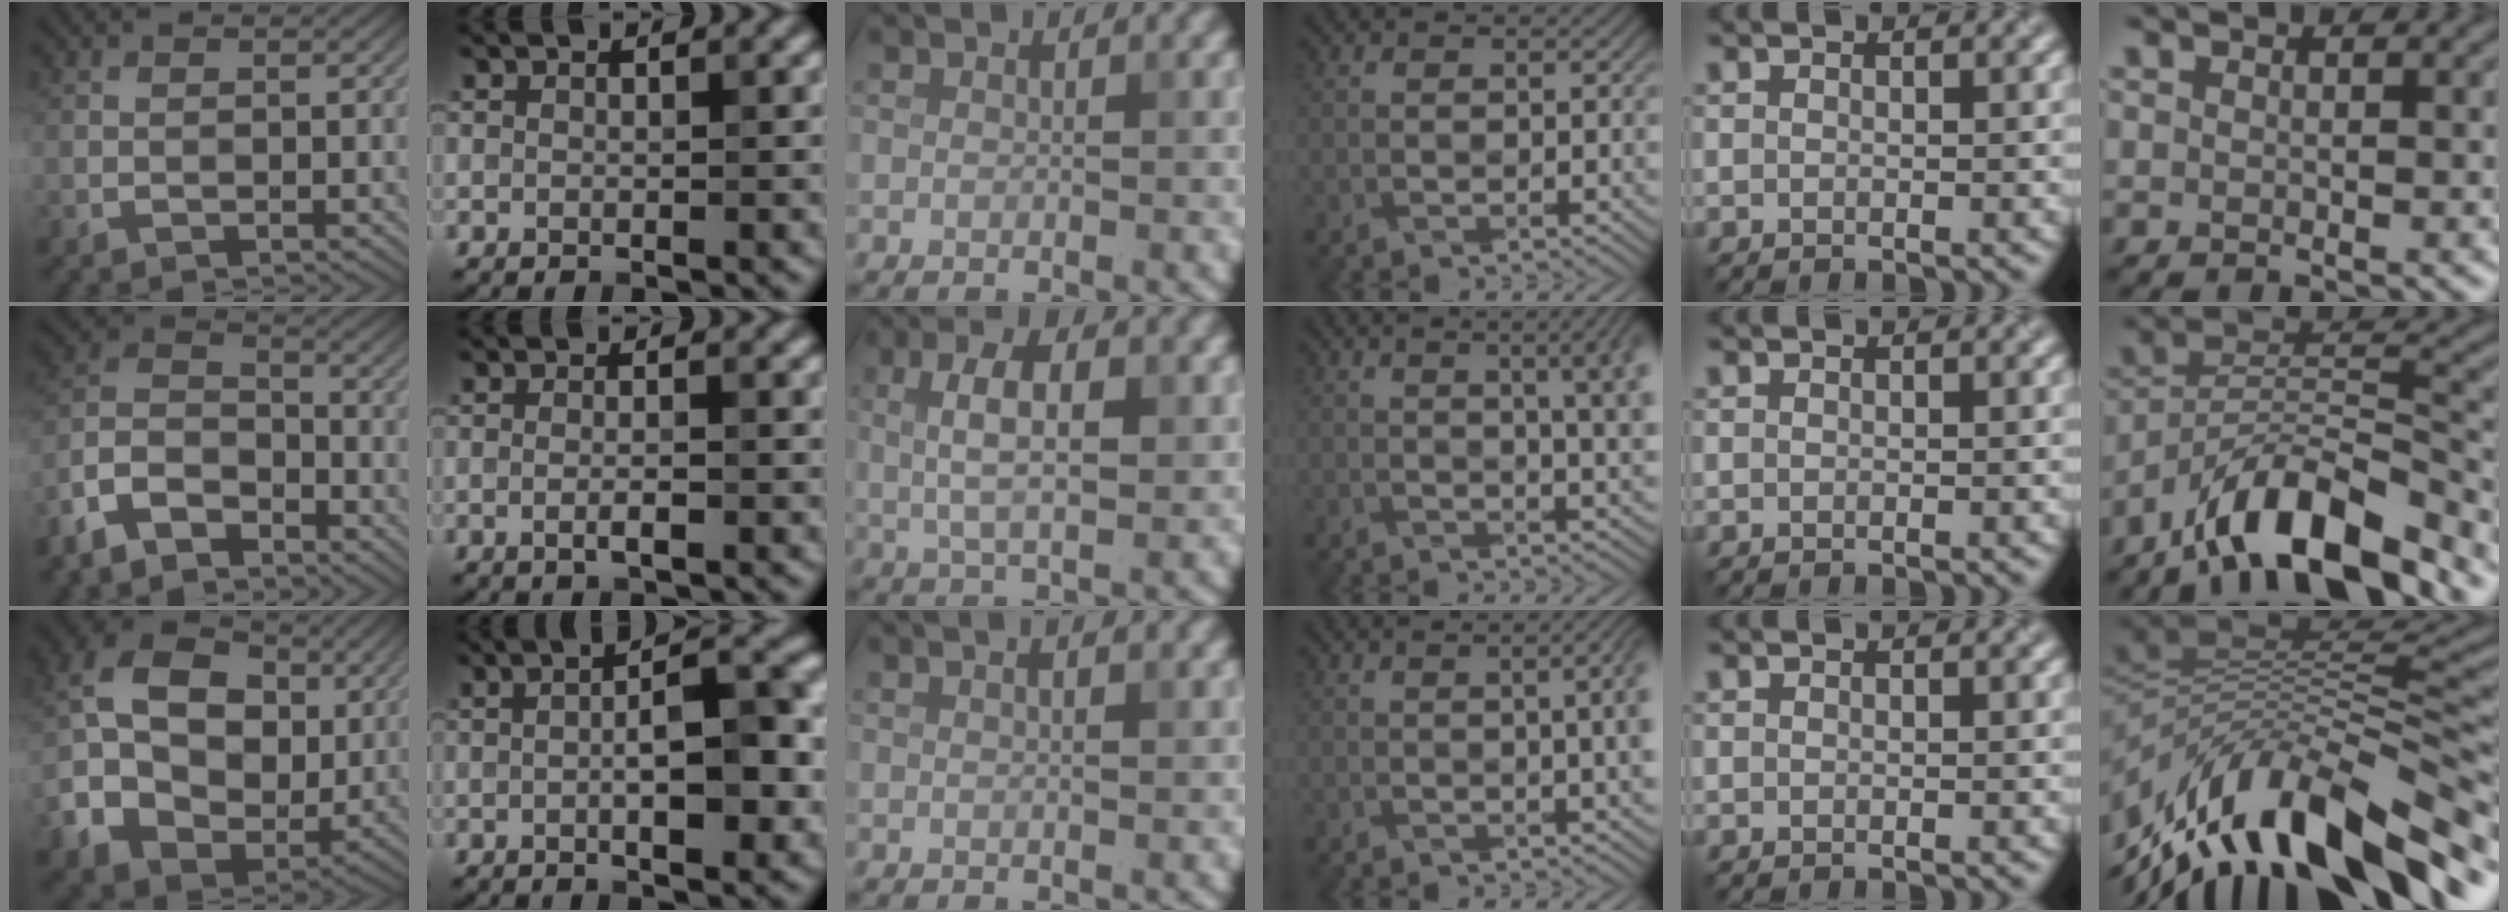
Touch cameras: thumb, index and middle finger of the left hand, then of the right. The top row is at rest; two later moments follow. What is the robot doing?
{"motion": "wrap", "object": "scarf"}